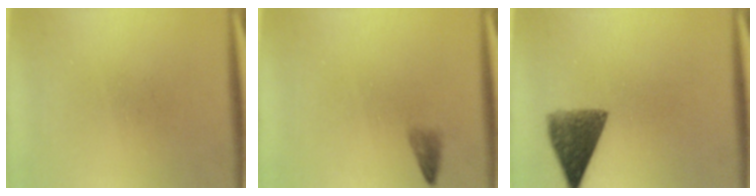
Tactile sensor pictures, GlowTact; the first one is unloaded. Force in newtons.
{"total": 1.2}
{"total": 7.2}